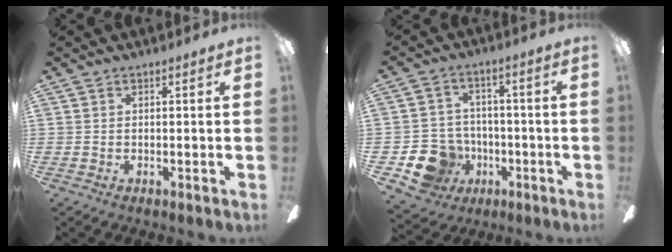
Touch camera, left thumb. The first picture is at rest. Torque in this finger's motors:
{"motor_torque": [0.56, 0.71, -0.01, 0.03, 0.00]}